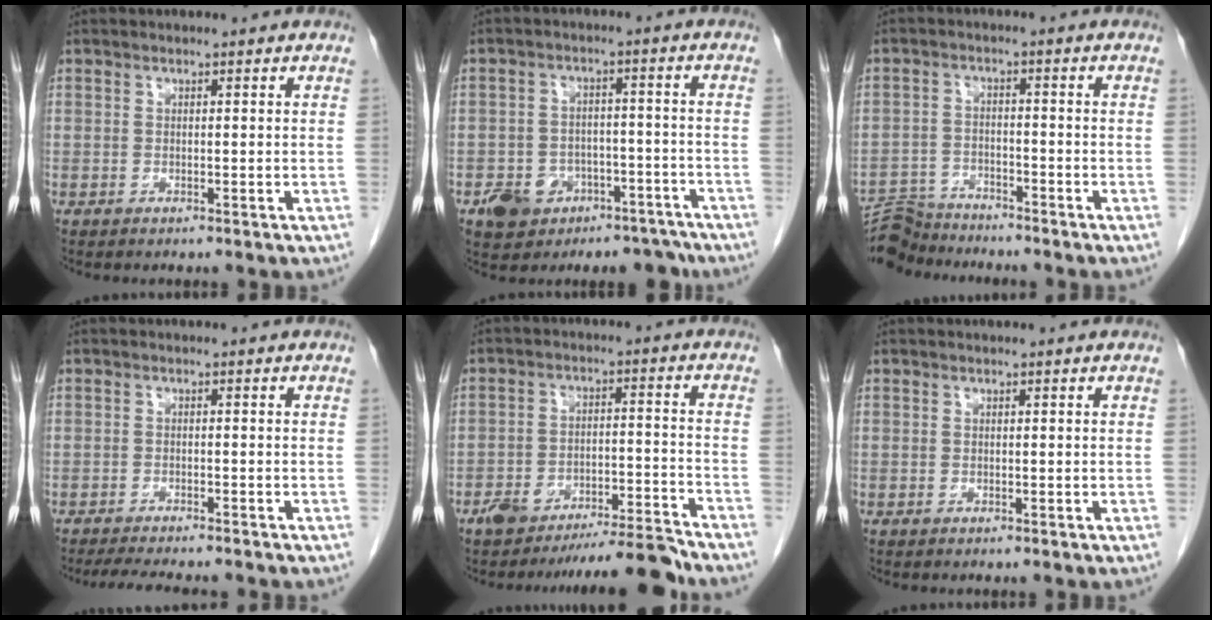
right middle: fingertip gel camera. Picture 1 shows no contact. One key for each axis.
{"total": 10.2, "fx": -6.7, "fy": 7.2, "fz": 3.0, "tx": -0.039, "ty": 0.031, "tz": -0.091}
{"total": 7.0, "fx": -6.9, "fy": 1.1, "fz": -0.3, "tx": 0.004, "ty": -0.001, "tz": -0.127}
{"total": 7.8, "fx": -6.9, "fy": 1.0, "fz": 3.4, "tx": -0.052, "ty": -0.015, "tz": -0.100}
{"total": 9.9, "fx": -9.2, "fy": 0.4, "fz": 3.5, "tx": -0.040, "ty": 0.021, "tz": -0.149}
{"total": 0.0}